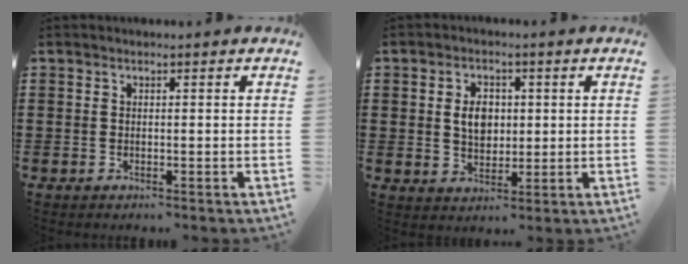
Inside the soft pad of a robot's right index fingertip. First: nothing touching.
{"total": 4.7, "force": [0.6, 3.3, 3.3], "torque": [-0.066, 0.011, 0.006]}